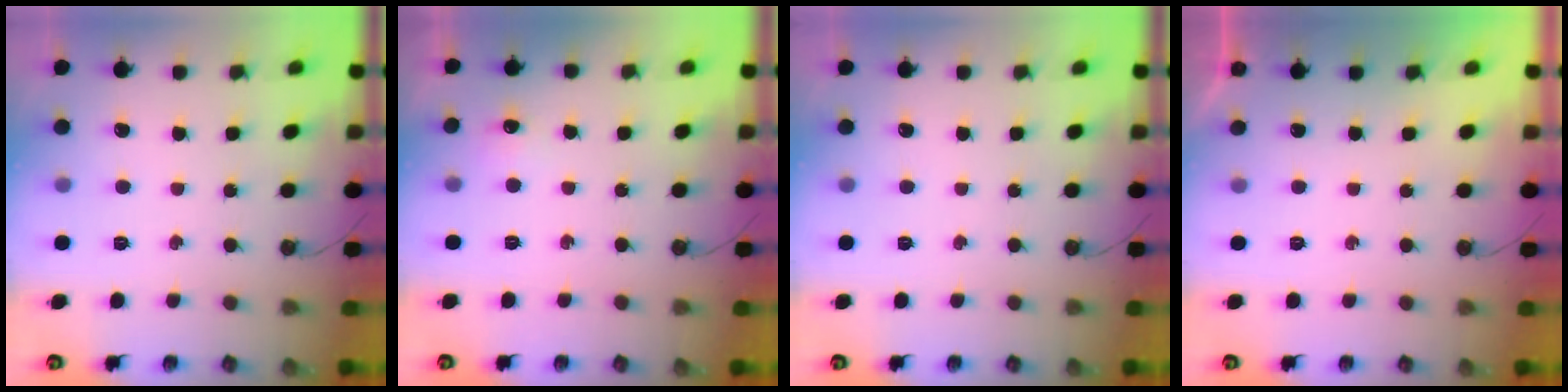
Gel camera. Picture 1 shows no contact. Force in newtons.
{"total": 5.0, "press": 4.9, "slide": 0.7}
{"total": 0.0}
{"total": 0.0}